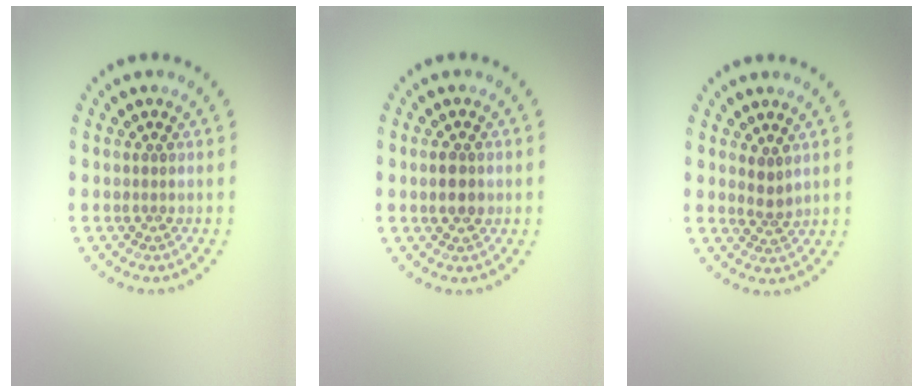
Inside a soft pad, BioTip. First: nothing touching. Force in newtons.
{"total": 1.8, "press": 1.8, "slide": 0.1}
{"total": 1.6, "press": 1.3, "slide": 0.9}